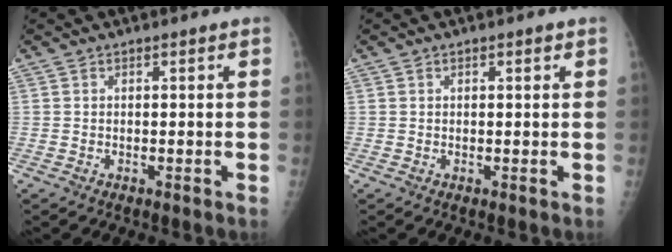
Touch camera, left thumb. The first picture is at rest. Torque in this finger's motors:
{"motor_torque": [-0.20, -0.04, -0.19, -0.25, 0.04]}